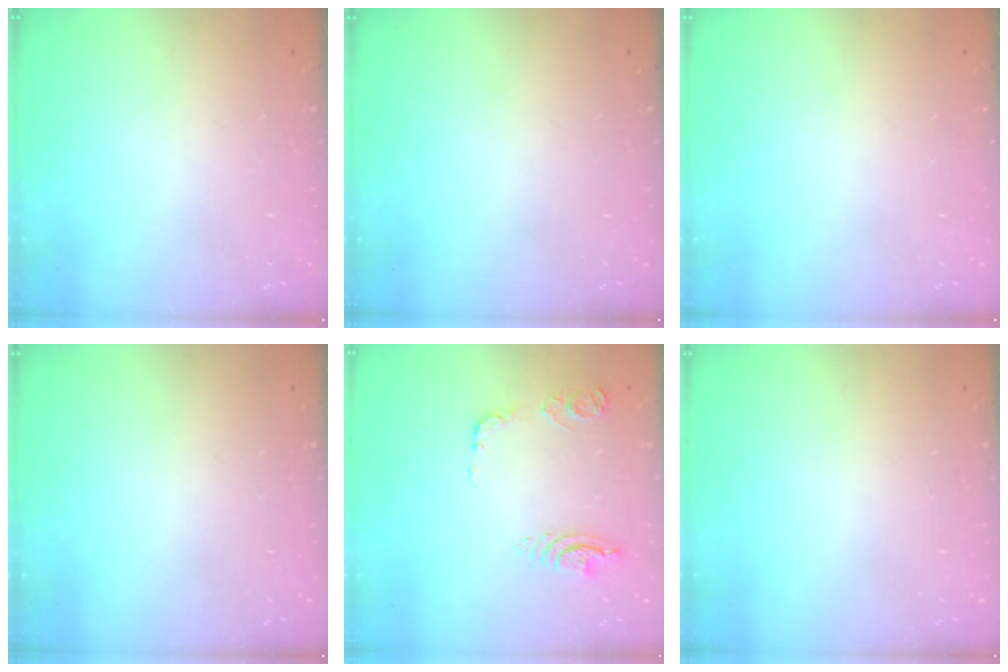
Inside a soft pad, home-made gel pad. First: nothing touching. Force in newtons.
{"total": 0.0}
{"total": 0.0}
{"total": 0.0}
{"total": 10.8, "press": 10.7, "slide": 1.4}
{"total": 0.0}